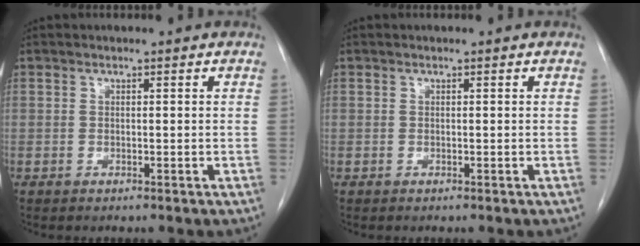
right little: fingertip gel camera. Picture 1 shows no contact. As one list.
[{"total": 0.0}]